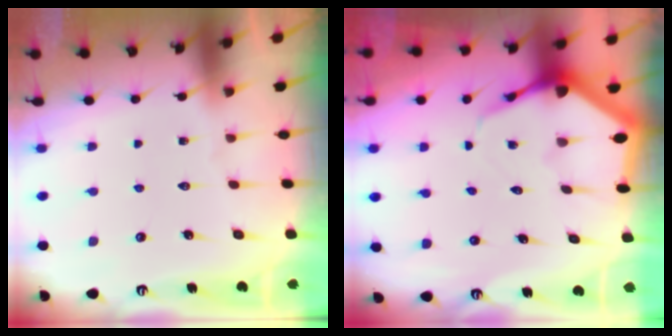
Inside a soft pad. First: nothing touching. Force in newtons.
{"total": 6.0, "press": 5.9, "slide": 0.7}